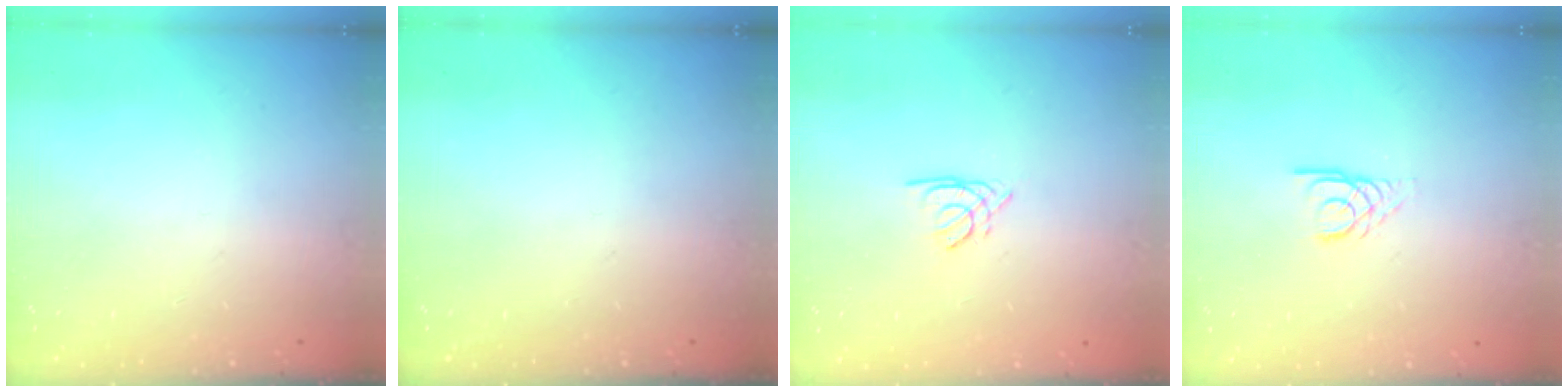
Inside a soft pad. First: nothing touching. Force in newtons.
{"total": 0.0}
{"total": 1.5, "press": 1.4, "slide": 0.4}
{"total": 1.3, "press": 1.3, "slide": 0.2}